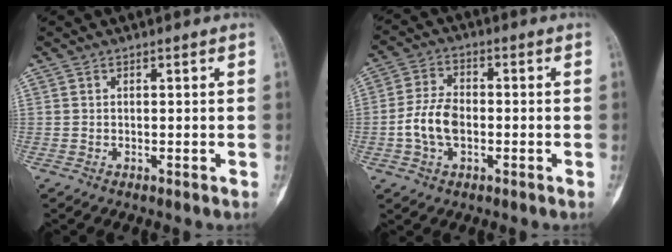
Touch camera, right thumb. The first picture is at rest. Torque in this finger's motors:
{"motor_torque": [1.31, 1.20, 0.58, -0.55, 0.28]}